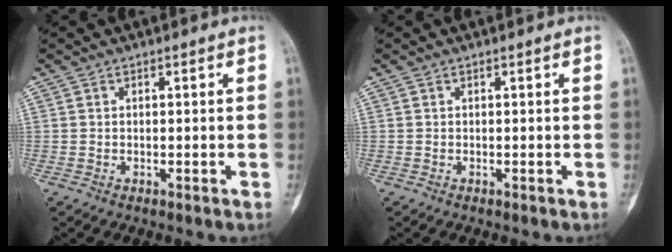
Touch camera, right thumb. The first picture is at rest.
{"total": 0.0}